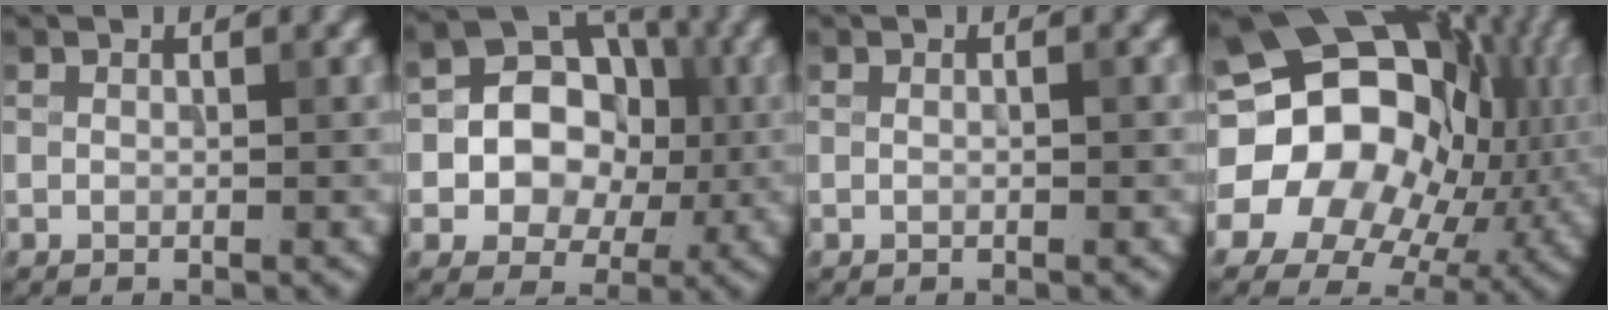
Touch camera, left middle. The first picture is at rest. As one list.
[{"total": 7.6, "force": [-0.2, 6.3, 4.2], "torque": [-0.042, 0.010, -0.016]}, {"total": 0.7, "force": [0.0, 0.1, 0.7], "torque": [-0.013, -0.004, -0.004]}, {"total": 21.4, "force": [2.5, 17.9, 11.5], "torque": [-0.211, 0.025, 0.023]}]